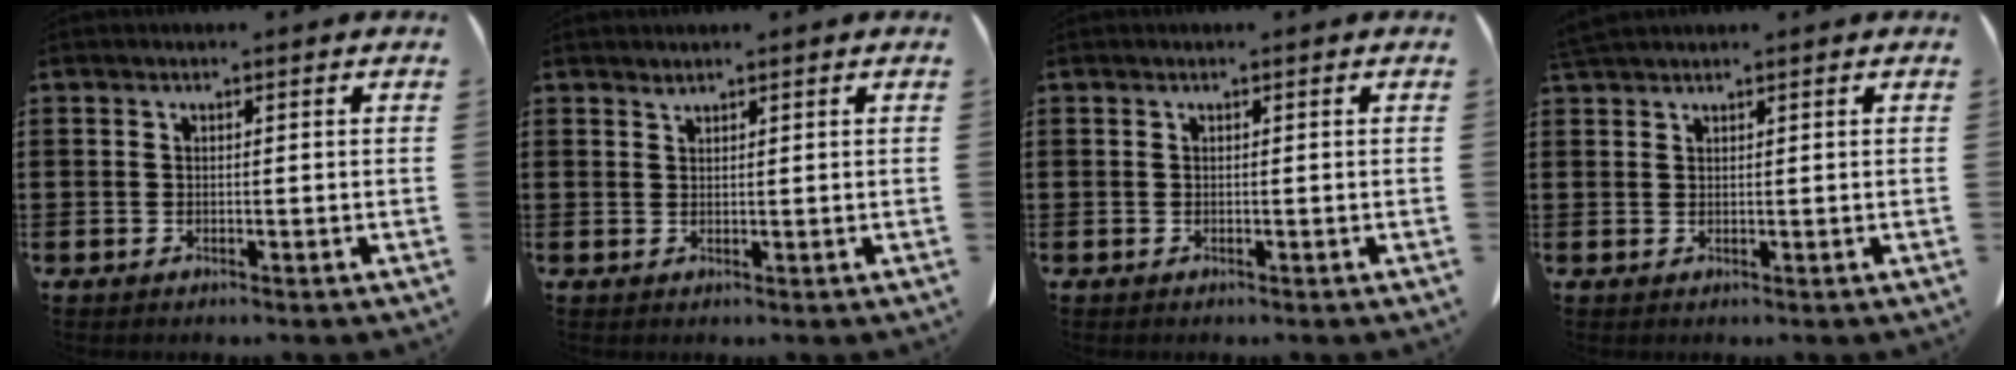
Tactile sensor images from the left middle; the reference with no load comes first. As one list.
[{"total": 1.0, "force": [1.0, -0.1, 0.1], "torque": [-0.005, -0.005, 0.021]}, {"total": 0.0}, {"total": 1.7, "force": [1.6, 0.0, 0.6], "torque": [-0.016, -0.002, 0.032]}]